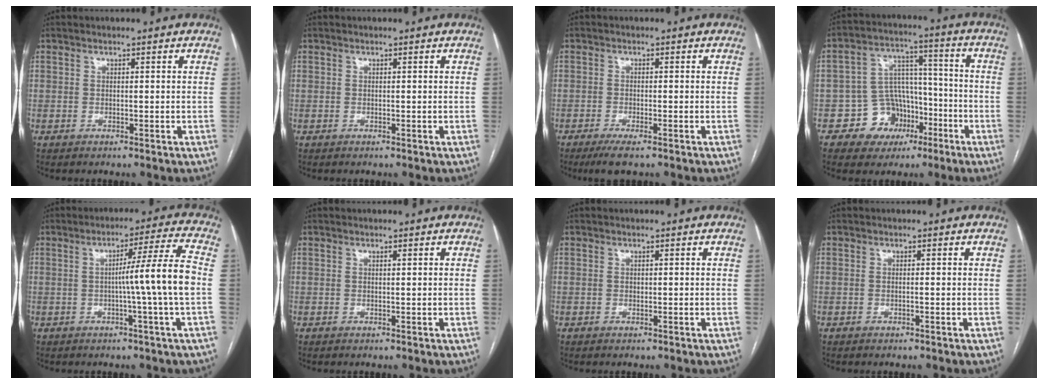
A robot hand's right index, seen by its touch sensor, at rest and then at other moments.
{"total": 0.0}
{"total": 3.7, "force": [-2.5, 0.6, 2.6], "torque": [-0.046, -0.009, -0.043]}
{"total": 9.6, "force": [-4.5, 8.1, 2.5], "torque": [-0.025, 0.036, -0.062]}
{"total": 9.0, "force": [-0.9, -2.3, 8.7], "torque": [-0.131, 0.006, -0.011]}
{"total": 0.0}
{"total": 0.0}
{"total": 0.0}